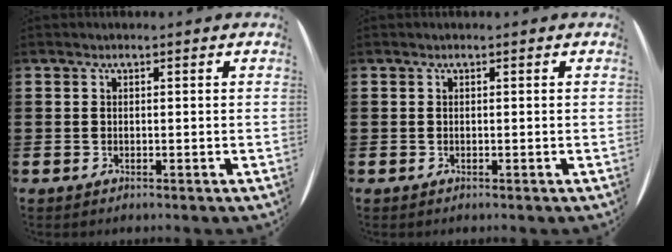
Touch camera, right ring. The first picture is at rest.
{"total": 0.0}